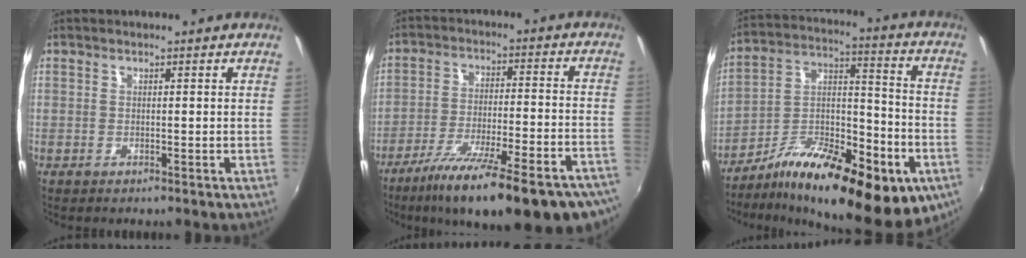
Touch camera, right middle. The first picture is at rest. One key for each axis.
{"total": 26.0, "fx": -20.0, "fy": 4.6, "fz": 16.0, "tx": -0.255, "ty": -0.058, "tz": -0.279}
{"total": 27.0, "fx": -14.9, "fy": 10.1, "fz": 20.1, "tx": -0.309, "ty": -0.003, "tz": -0.227}